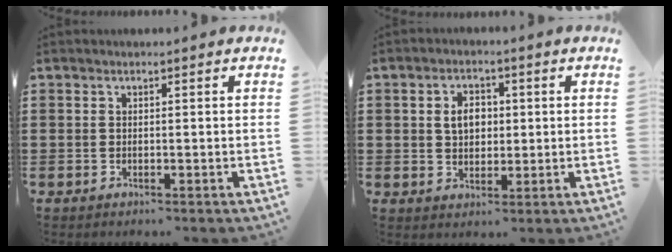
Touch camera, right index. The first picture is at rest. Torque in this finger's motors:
{"motor_torque": [0.43, -0.20, 0.42, 0.07]}